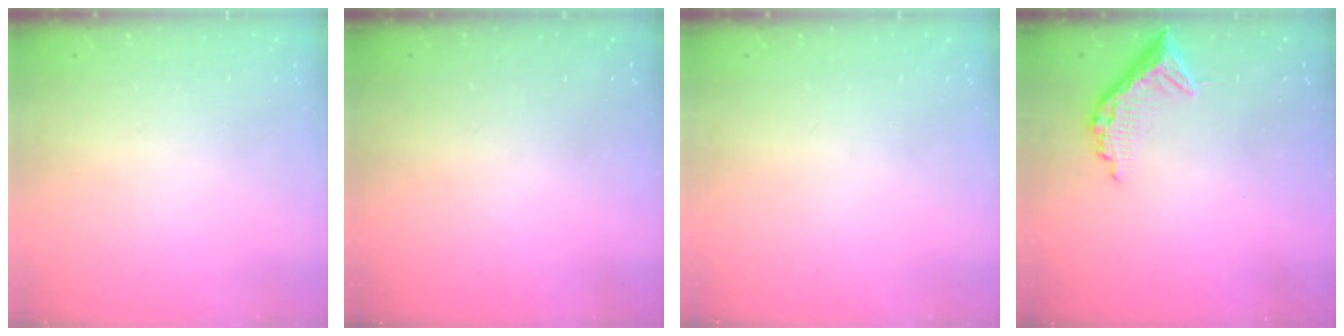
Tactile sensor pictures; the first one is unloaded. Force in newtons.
{"total": 2.9, "press": 2.8, "slide": 0.9}
{"total": 0.0}
{"total": 9.9, "press": 9.9, "slide": 0.7}